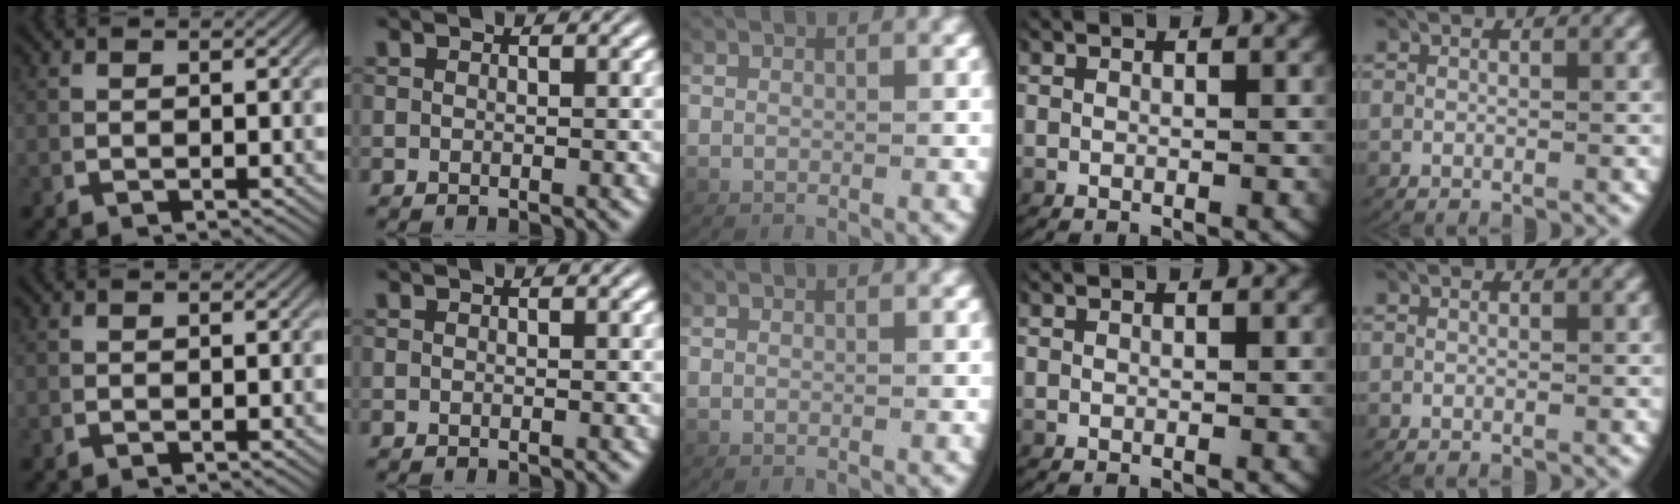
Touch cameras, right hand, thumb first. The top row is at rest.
{}